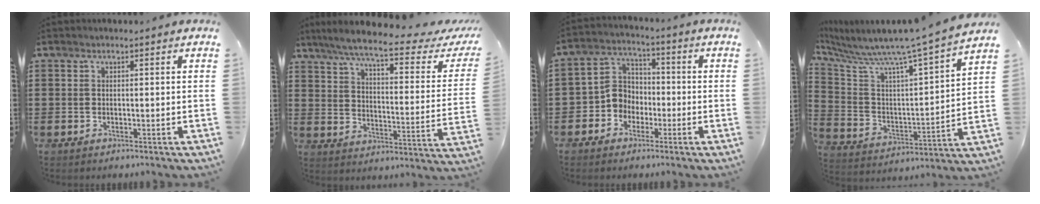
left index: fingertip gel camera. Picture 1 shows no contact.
{"total": 8.2, "force": [6.3, -0.1, 5.3], "torque": [-0.119, -0.045, 0.100]}
{"total": 5.9, "force": [-1.9, 5.2, 2.0], "torque": [-0.066, 0.010, -0.043]}
{"total": 8.1, "force": [7.1, -0.5, 3.8], "torque": [-0.110, -0.072, 0.107]}